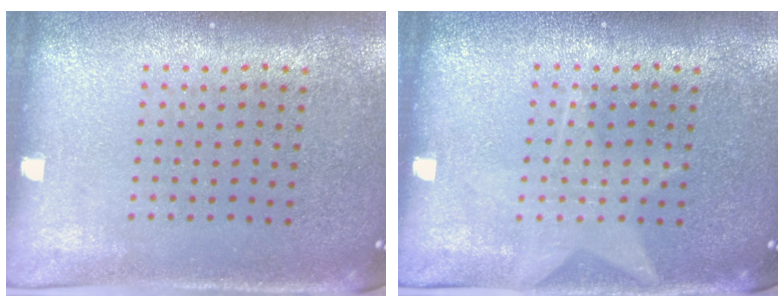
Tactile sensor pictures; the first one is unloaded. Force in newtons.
{"total": 1.3, "press": 1.3, "slide": 0.1}